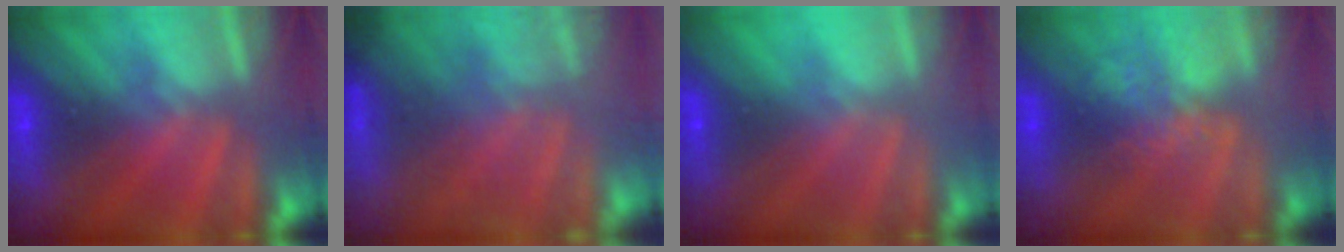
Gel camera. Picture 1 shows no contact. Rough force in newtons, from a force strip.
{"total": 7.7}
{"total": 3.2}
{"total": 3.6}